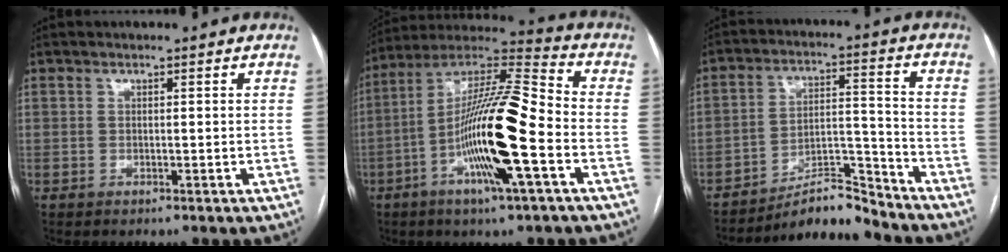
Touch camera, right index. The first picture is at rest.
{"total": 18.4, "force": [-5.1, 1.3, 17.6], "torque": [-0.331, -0.002, -0.096]}
{"total": 8.6, "force": [-8.3, 1.1, 2.2], "torque": [-0.031, 0.034, -0.140]}